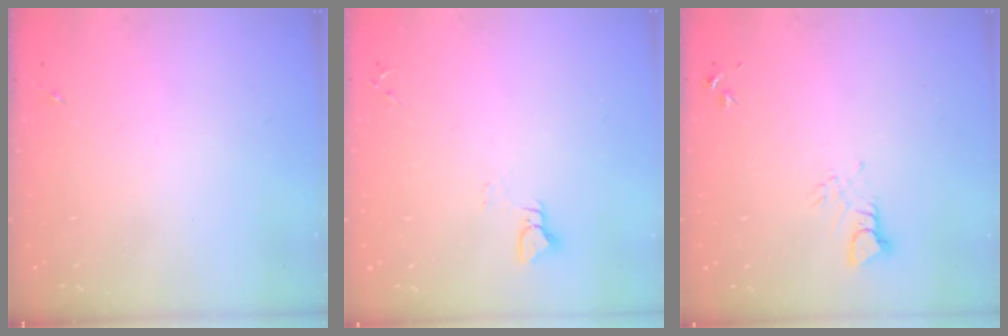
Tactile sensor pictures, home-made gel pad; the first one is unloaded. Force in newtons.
{"total": 3.0, "press": 3.0, "slide": 0.3}
{"total": 3.5, "press": 3.5, "slide": 0.2}